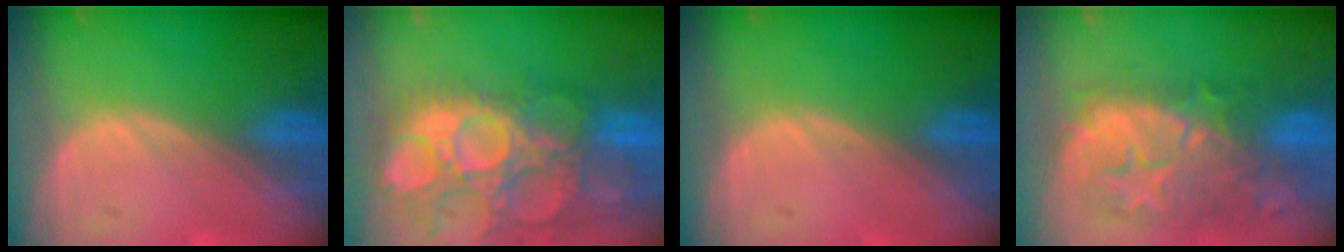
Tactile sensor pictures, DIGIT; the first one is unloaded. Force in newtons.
{"total": 15.0, "press": 12.5, "slide": 8.2}
{"total": 0.0}
{"total": 11.0, "press": 10.2, "slide": 4.0}